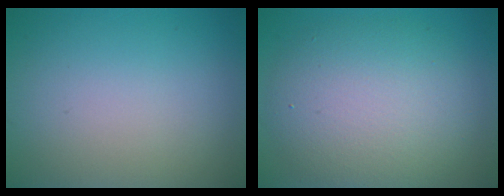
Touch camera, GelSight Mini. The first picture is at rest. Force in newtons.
{"total": 7.5, "press": 7.5, "slide": 0.3}